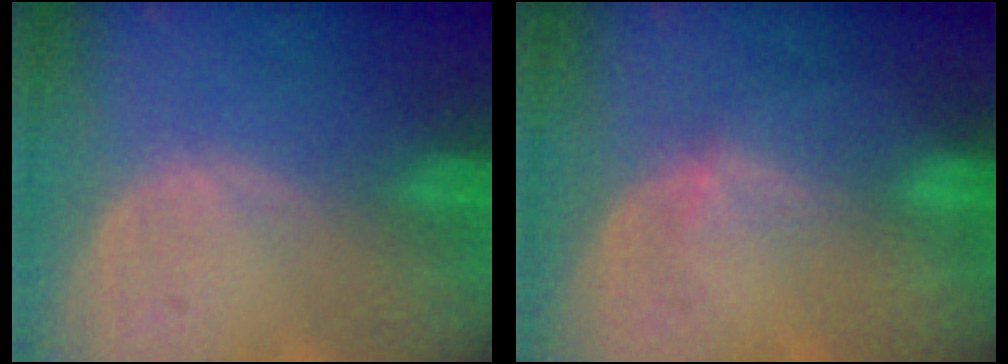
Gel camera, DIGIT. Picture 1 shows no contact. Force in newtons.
{"total": 2.1, "press": 1.7, "slide": 1.2}